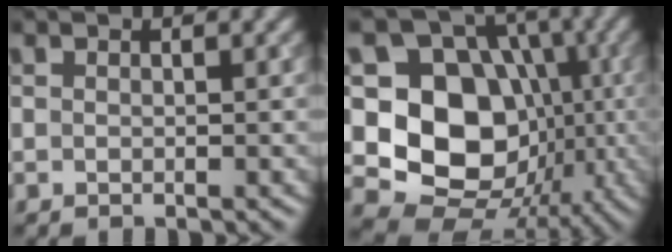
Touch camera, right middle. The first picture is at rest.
{"total": 12.8, "force": [-1.5, 10.3, 7.5], "torque": [-0.119, -0.011, -0.040]}